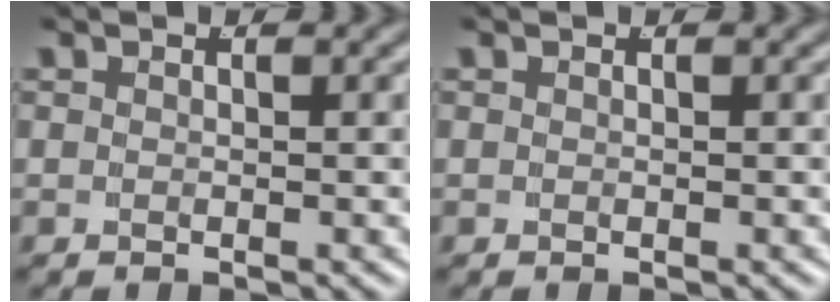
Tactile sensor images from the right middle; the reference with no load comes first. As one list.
[{"total": 0.0}]